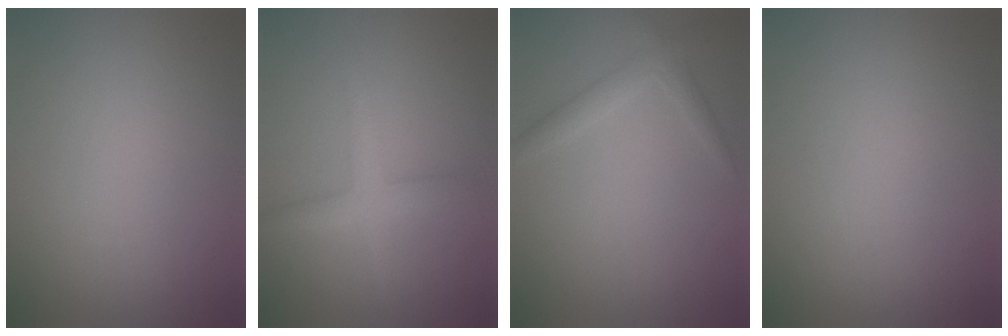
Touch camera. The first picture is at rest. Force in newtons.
{"total": 2.5, "press": 2.5, "slide": 0.2}
{"total": 1.9, "press": 1.9, "slide": 0.2}
{"total": 0.0}